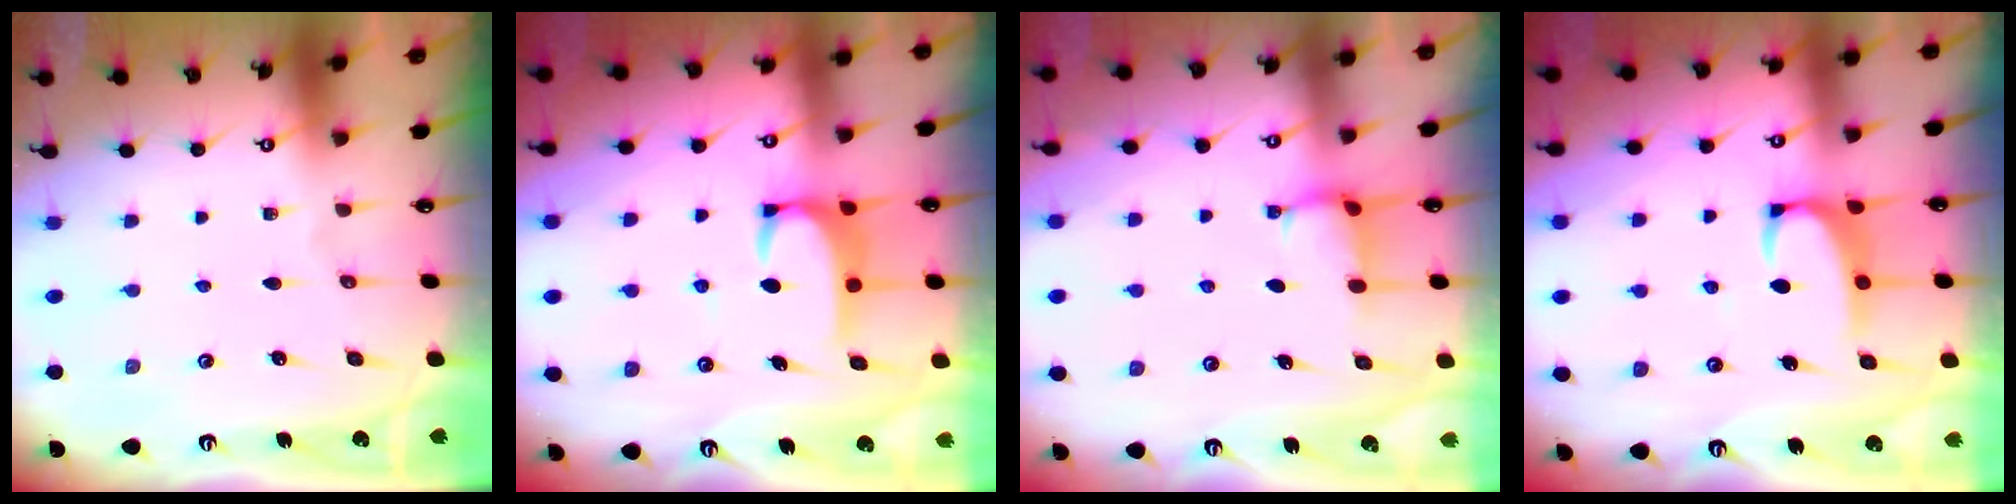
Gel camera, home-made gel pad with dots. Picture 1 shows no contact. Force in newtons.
{"total": 3.5, "press": 3.4, "slide": 0.5}
{"total": 2.6, "press": 2.6, "slide": 0.3}
{"total": 2.5, "press": 2.4, "slide": 0.7}